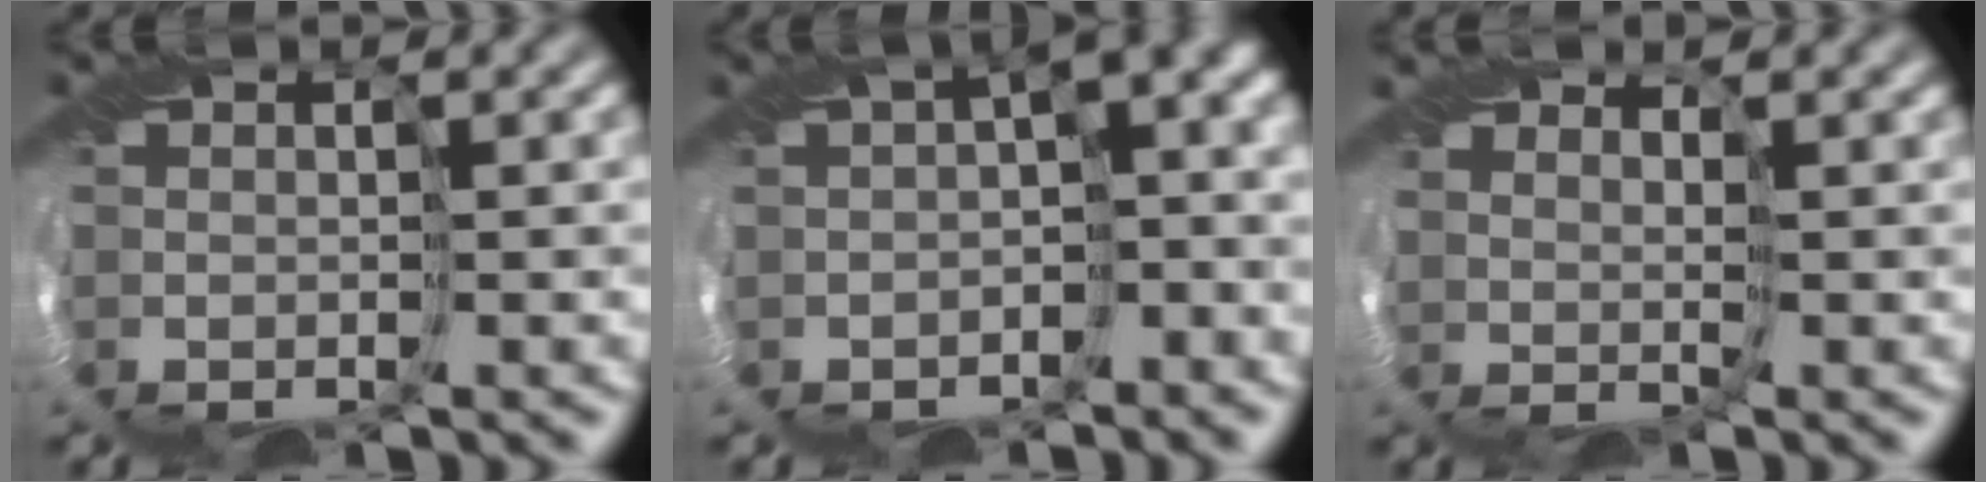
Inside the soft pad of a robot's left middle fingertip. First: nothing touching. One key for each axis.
{"total": 7.2, "fx": 0.1, "fy": 3.4, "fz": 6.4, "tx": -0.083, "ty": 0.005, "tz": -0.008}
{"total": 2.5, "fx": 1.7, "fy": 0.9, "fz": 1.6, "tx": -0.037, "ty": 0.003, "tz": 0.030}